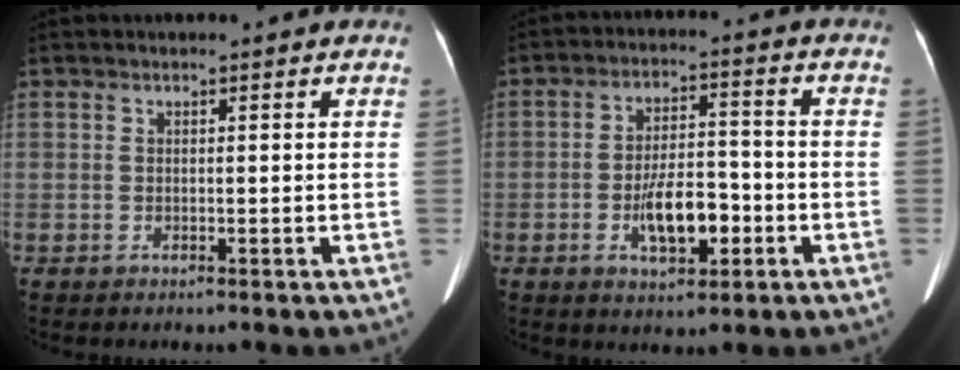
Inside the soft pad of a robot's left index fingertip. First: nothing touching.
{"total": 8.3, "force": [-2.8, 3.5, 6.9], "torque": [-0.129, 0.009, -0.043]}